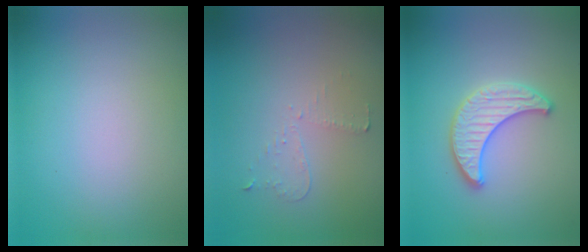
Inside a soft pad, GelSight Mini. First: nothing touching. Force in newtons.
{"total": 0.9, "press": 0.8, "slide": 0.4}
{"total": 3.2, "press": 3.2, "slide": 0.3}